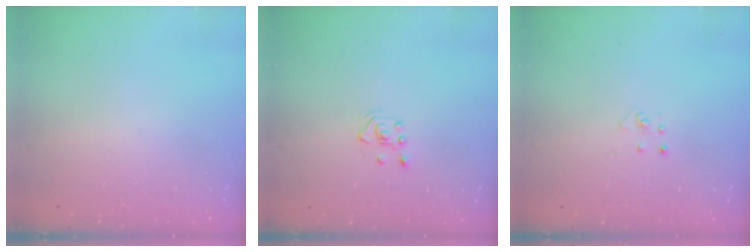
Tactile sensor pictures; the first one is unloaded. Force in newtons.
{"total": 2.8, "press": 2.6, "slide": 1.0}
{"total": 3.0, "press": 2.9, "slide": 0.3}